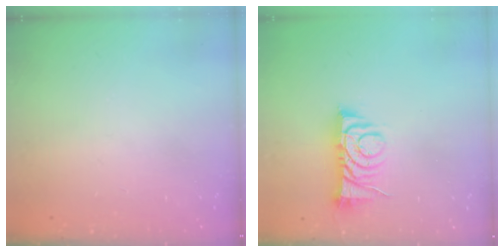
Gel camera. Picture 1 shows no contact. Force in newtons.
{"total": 8.2, "press": 8.2, "slide": 0.2}